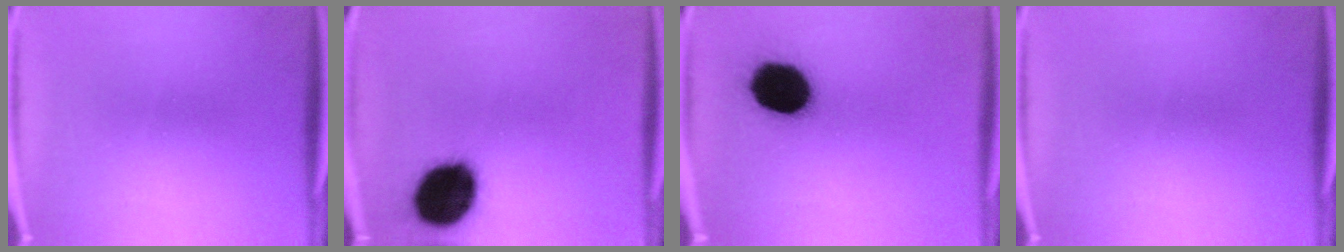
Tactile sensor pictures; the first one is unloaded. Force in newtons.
{"total": 19.3}
{"total": 17.4}
{"total": 0.0}